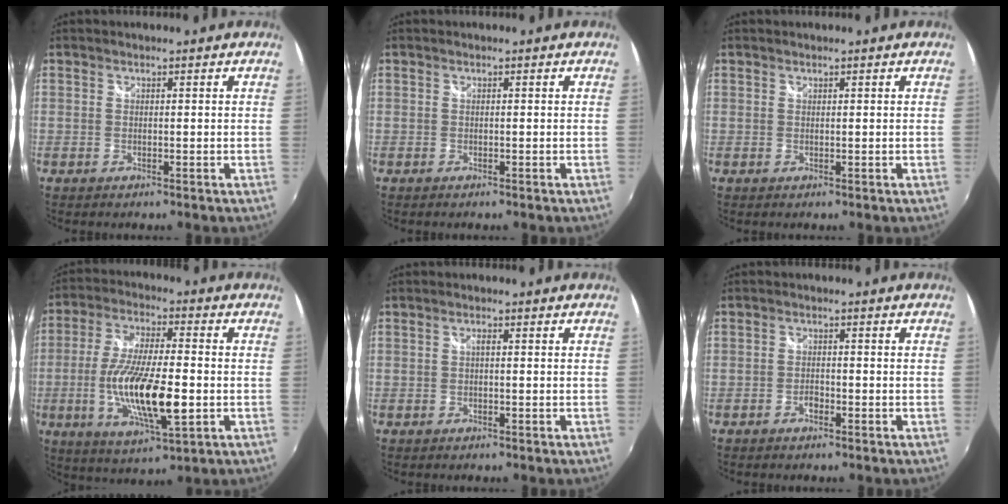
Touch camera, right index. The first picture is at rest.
{"total": 0.0}
{"total": 0.0}
{"total": 16.0, "force": [-3.3, 4.2, 15.1], "torque": [-0.295, -0.019, -0.059]}
{"total": 0.8, "force": [0.0, 0.2, 0.8], "torque": [-0.014, 0.004, -0.003]}
{"total": 1.4, "force": [-1.0, 0.8, 0.6], "torque": [-0.012, 0.002, -0.018]}